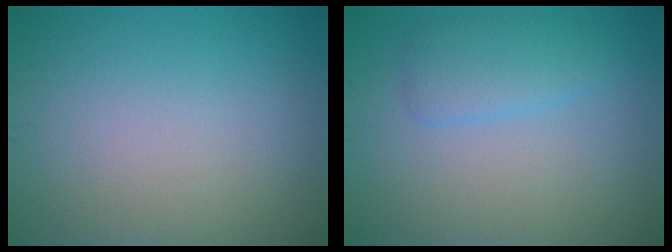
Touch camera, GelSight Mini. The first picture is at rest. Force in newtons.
{"total": 2.5, "press": 2.5, "slide": 0.1}